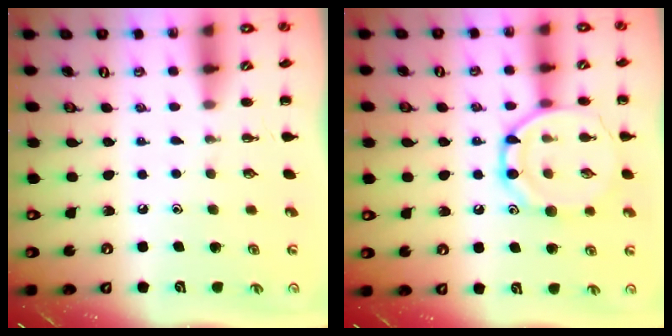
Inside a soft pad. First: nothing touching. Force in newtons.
{"total": 13.9, "press": 13.9, "slide": 0.7}